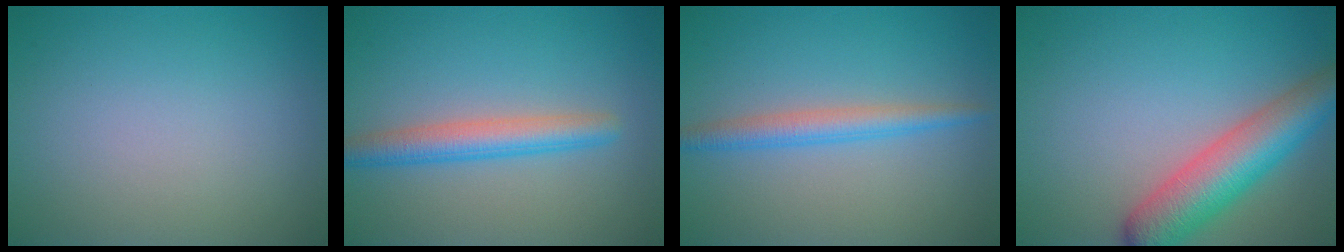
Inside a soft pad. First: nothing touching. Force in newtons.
{"total": 3.7, "press": 3.7, "slide": 0.0}
{"total": 2.7, "press": 2.7, "slide": 0.0}
{"total": 7.0, "press": 7.0, "slide": 0.2}